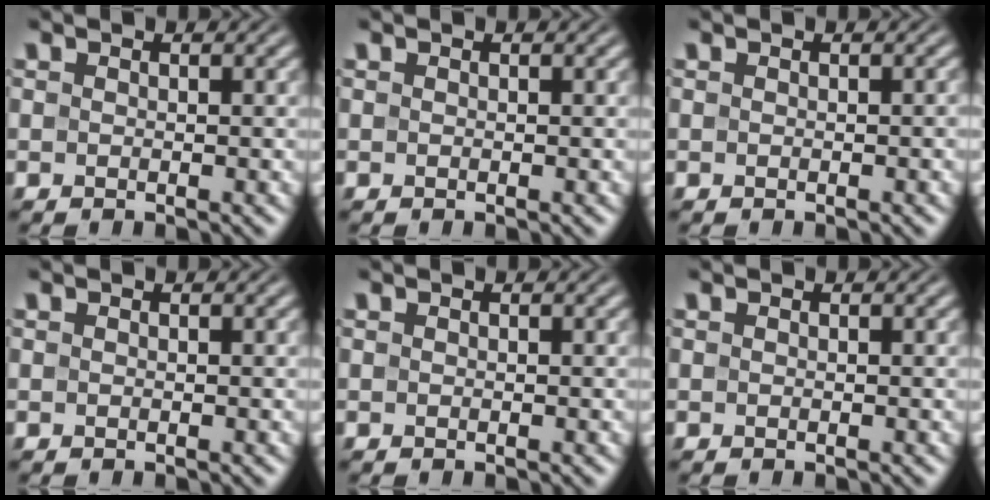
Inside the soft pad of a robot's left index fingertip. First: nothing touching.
{"total": 0.0}
{"total": 0.0}
{"total": 0.0}
{"total": 0.0}
{"total": 0.0}